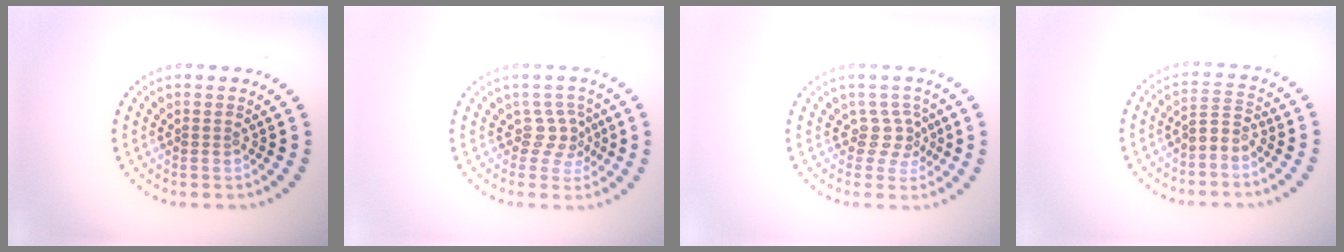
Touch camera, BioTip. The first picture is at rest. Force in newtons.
{"total": 2.1, "press": 1.6, "slide": 1.5}
{"total": 2.2, "press": 1.5, "slide": 1.6}
{"total": 2.1, "press": 1.6, "slide": 1.3}